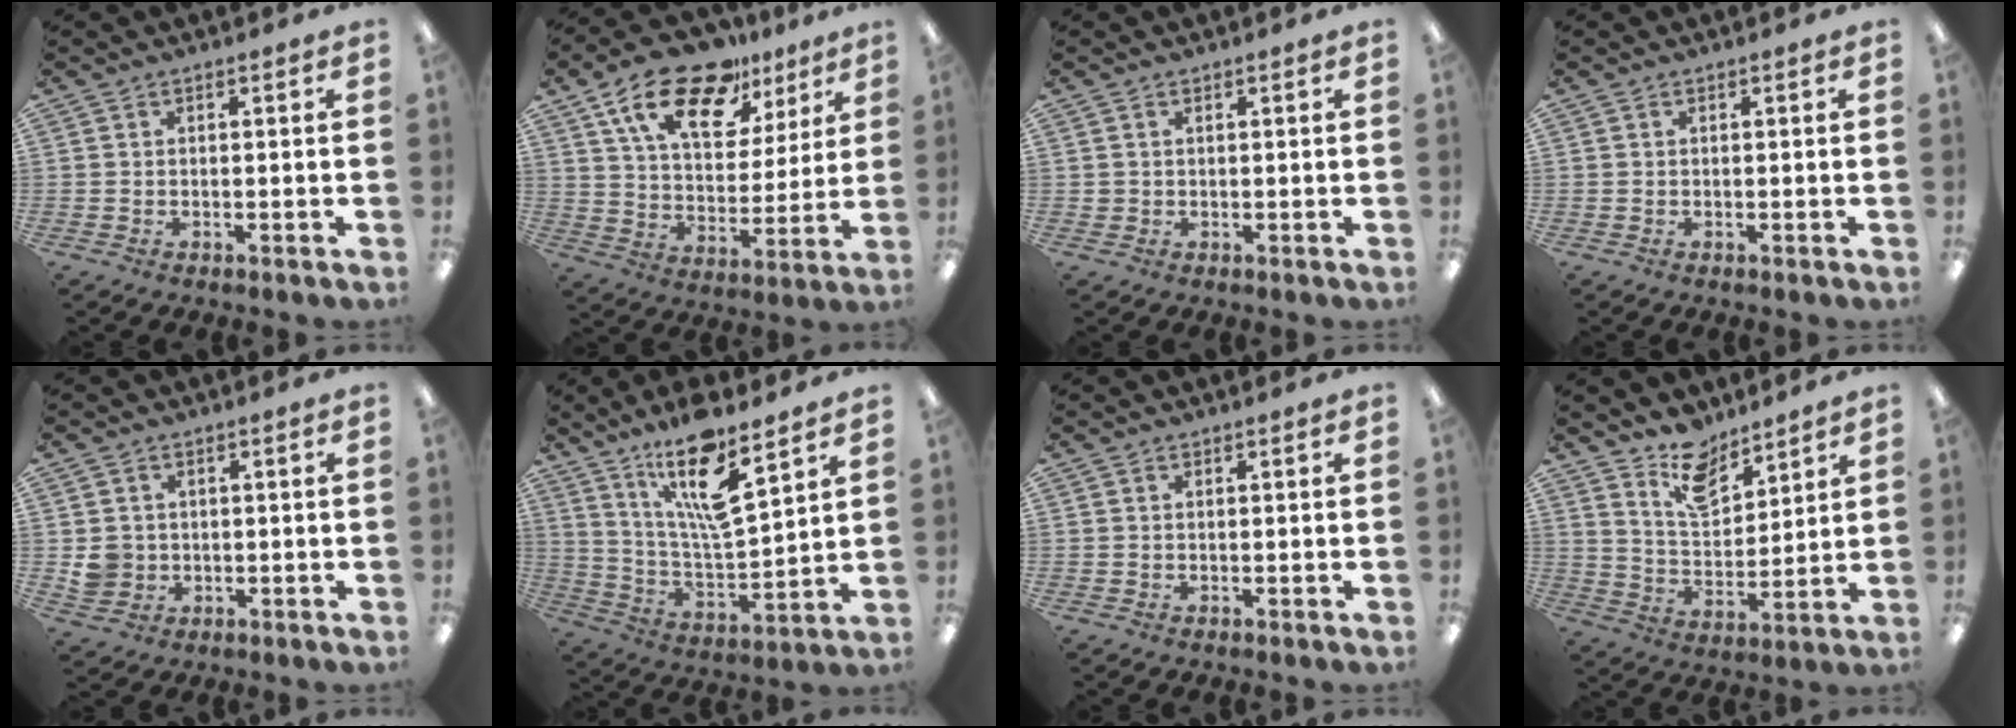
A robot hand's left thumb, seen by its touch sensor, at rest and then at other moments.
{"total": 19.4, "force": [12.4, 9.9, 11.1], "torque": [-0.186, -0.062, 0.217]}
{"total": 0.9, "force": [0.4, 0.9, 0.1], "torque": [-0.003, 0.003, 0.007]}
{"total": 0.0}
{"total": 4.4, "force": [0.4, 4.3, 0.9], "torque": [-0.009, 0.004, 0.009]}
{"total": 16.6, "force": [11.4, 4.2, 11.3], "torque": [-0.211, -0.065, 0.187]}
{"total": 0.0}
{"total": 10.5, "force": [8.4, 4.8, 4.0], "torque": [-0.068, -0.051, 0.154]}